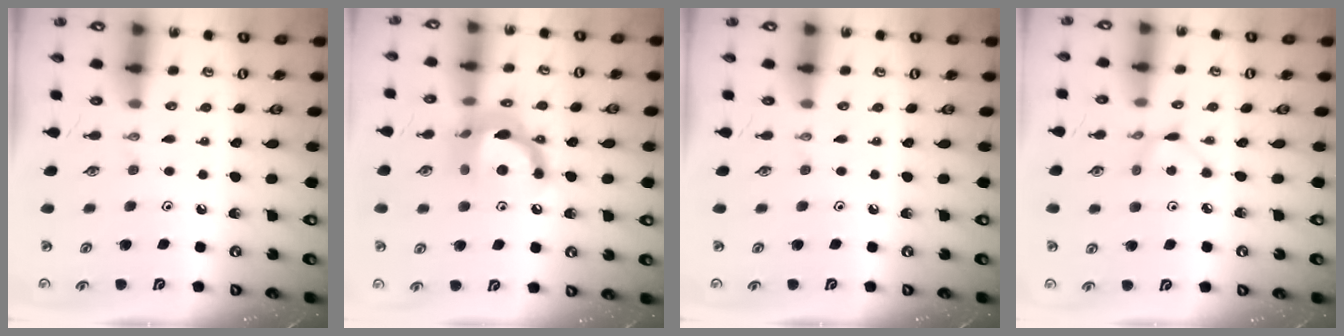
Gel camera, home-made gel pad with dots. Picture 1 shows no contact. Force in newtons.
{"total": 14.0, "press": 14.0, "slide": 0.8}
{"total": 0.0}
{"total": 2.1, "press": 2.1, "slide": 0.1}